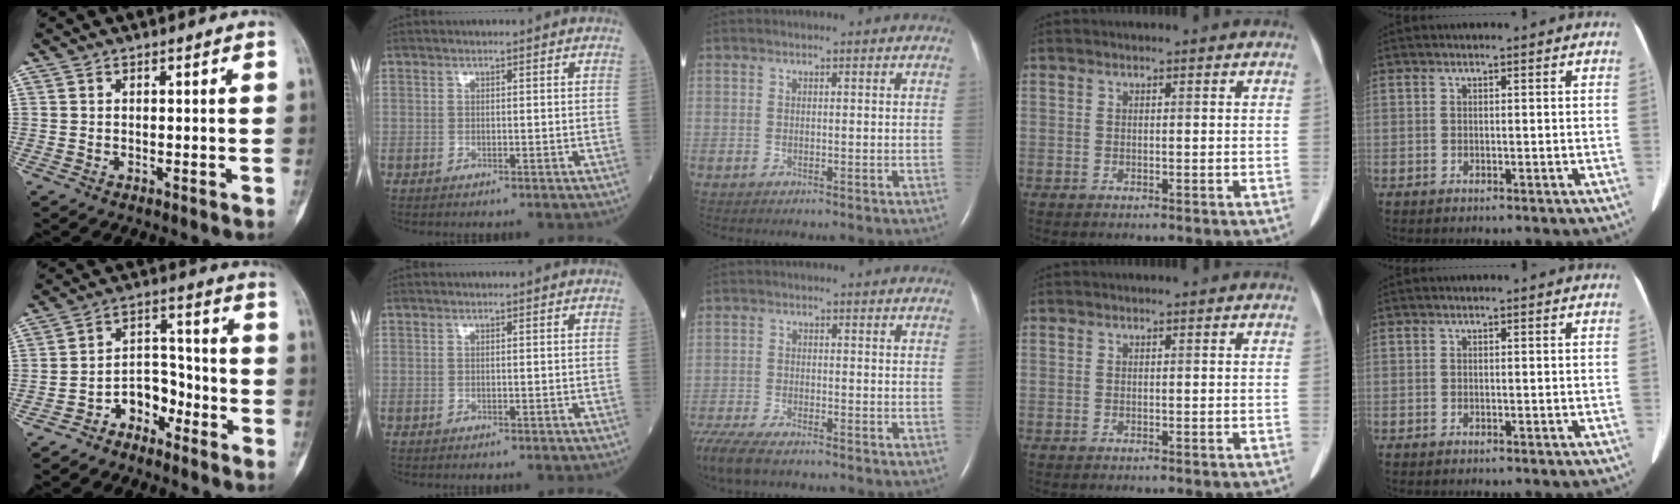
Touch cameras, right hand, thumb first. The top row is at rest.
{"thumb": {"total": 7.5, "force": [-4.7, 5.1, 3.1], "torque": [-0.019, 0.070, -0.090]}, "middle": {"total": 10.3, "force": [-8.4, 2.5, 5.5], "torque": [-0.110, -0.021, -0.143]}}